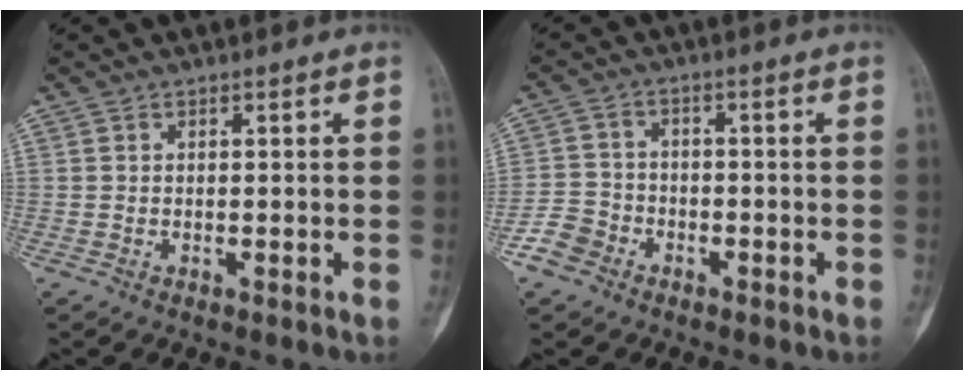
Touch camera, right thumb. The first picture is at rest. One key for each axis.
{"total": 5.1, "fx": -3.2, "fy": 3.8, "fz": 1.0, "tx": -0.007, "ty": 0.022, "tz": -0.064}